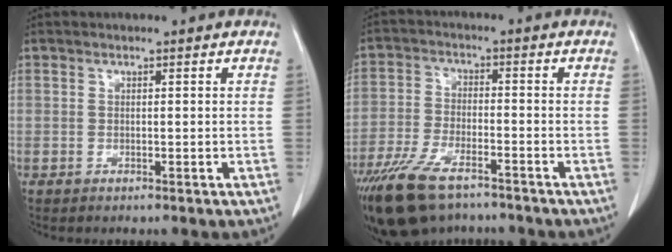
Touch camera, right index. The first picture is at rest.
{"total": 12.0, "force": [-8.9, 4.2, 7.0], "torque": [-0.141, -0.019, -0.156]}